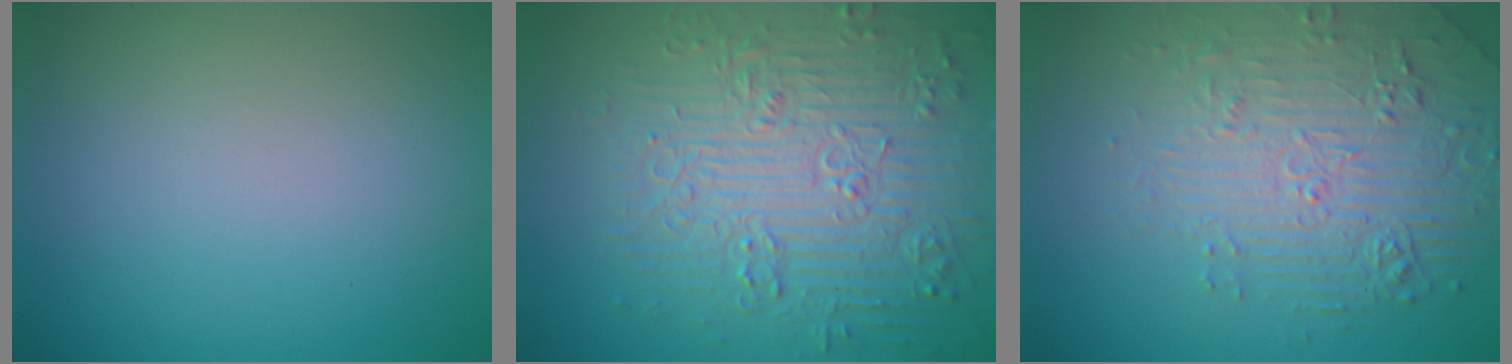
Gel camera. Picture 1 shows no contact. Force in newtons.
{"total": 8.6, "press": 6.5, "slide": 5.5}
{"total": 4.4, "press": 4.1, "slide": 1.7}